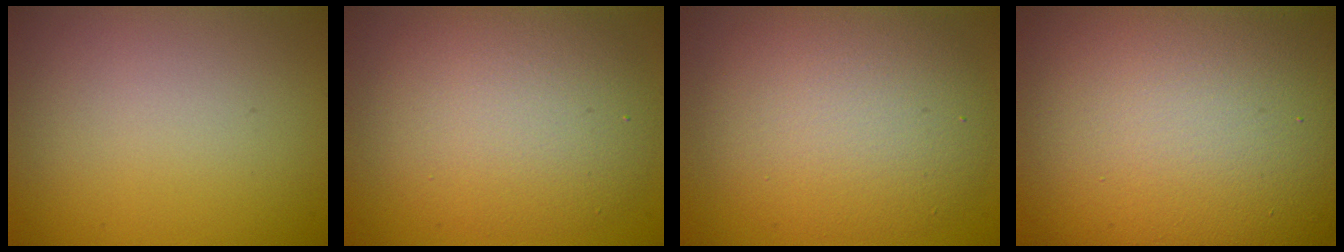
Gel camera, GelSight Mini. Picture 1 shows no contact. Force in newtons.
{"total": 6.9, "press": 6.9, "slide": 0.1}
{"total": 7.3, "press": 7.3, "slide": 0.3}
{"total": 21.9, "press": 21.9, "slide": 0.7}